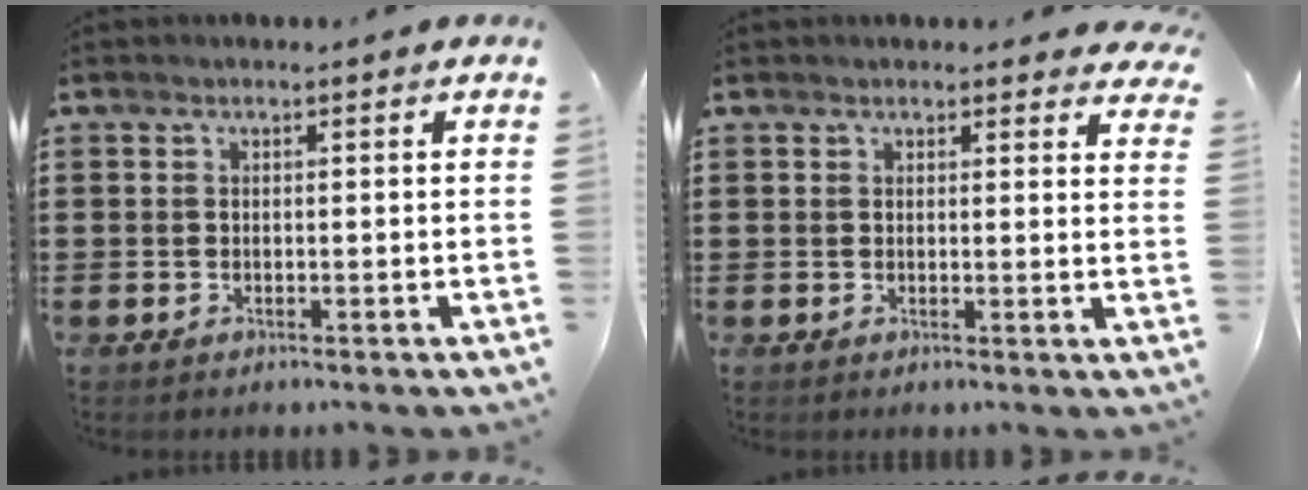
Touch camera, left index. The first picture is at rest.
{"total": 2.1, "force": [2.0, 0.4, 0.4], "torque": [-0.004, -0.004, 0.037]}